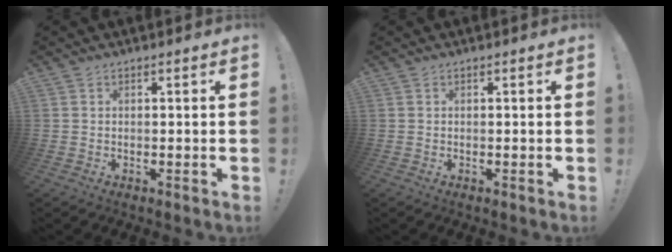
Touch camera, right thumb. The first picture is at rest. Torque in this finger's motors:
{"motor_torque": [0.01, 0.01, 0.00, 0.00, 0.00]}